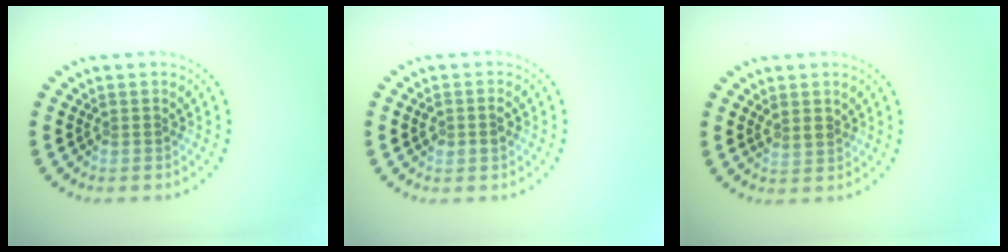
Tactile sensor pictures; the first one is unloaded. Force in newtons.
{"total": 1.6, "press": 1.5, "slide": 0.4}
{"total": 1.0, "press": 0.8, "slide": 0.7}